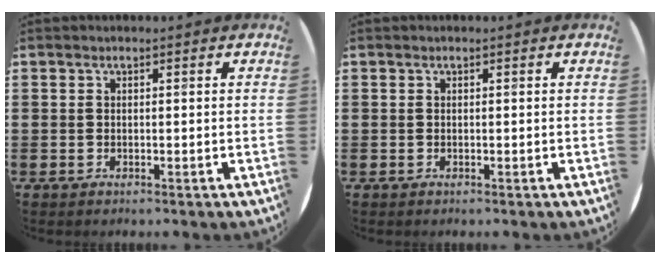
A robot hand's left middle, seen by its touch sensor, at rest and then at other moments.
{"total": 0.0}